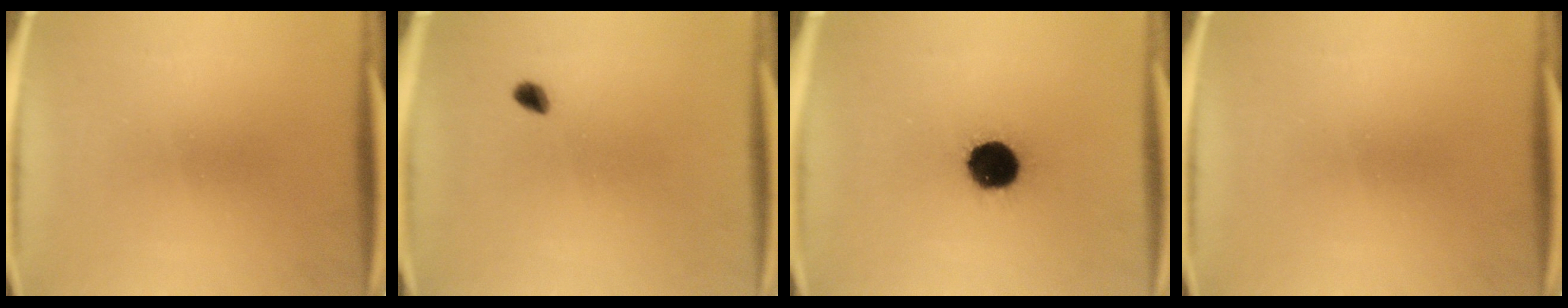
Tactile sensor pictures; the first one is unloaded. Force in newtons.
{"total": 1.7}
{"total": 13.3}
{"total": 0.0}